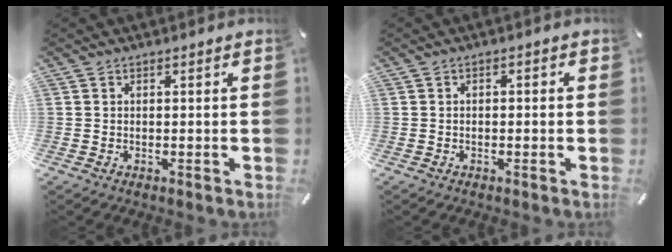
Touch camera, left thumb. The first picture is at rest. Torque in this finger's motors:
{"motor_torque": [-0.04, -0.29, -0.04, 0.03, -0.01]}